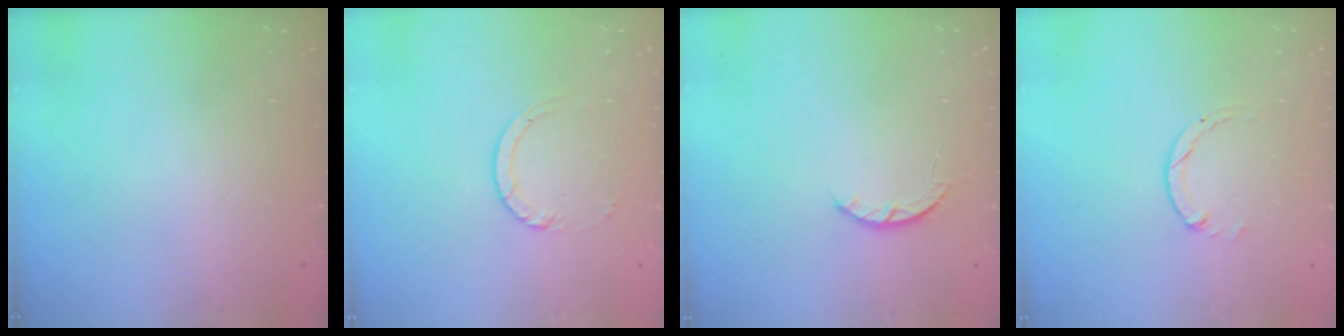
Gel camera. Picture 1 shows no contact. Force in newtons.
{"total": 3.0, "press": 2.9, "slide": 0.4}
{"total": 2.6, "press": 2.5, "slide": 0.4}
{"total": 0.7, "press": 0.7, "slide": 0.2}